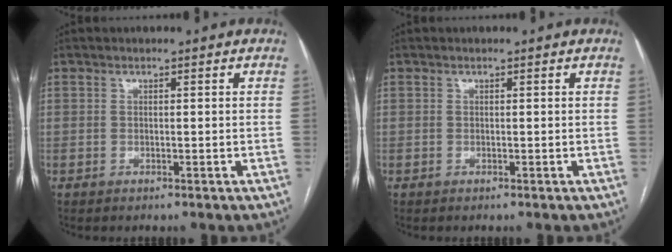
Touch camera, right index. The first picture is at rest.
{"total": 0.0}